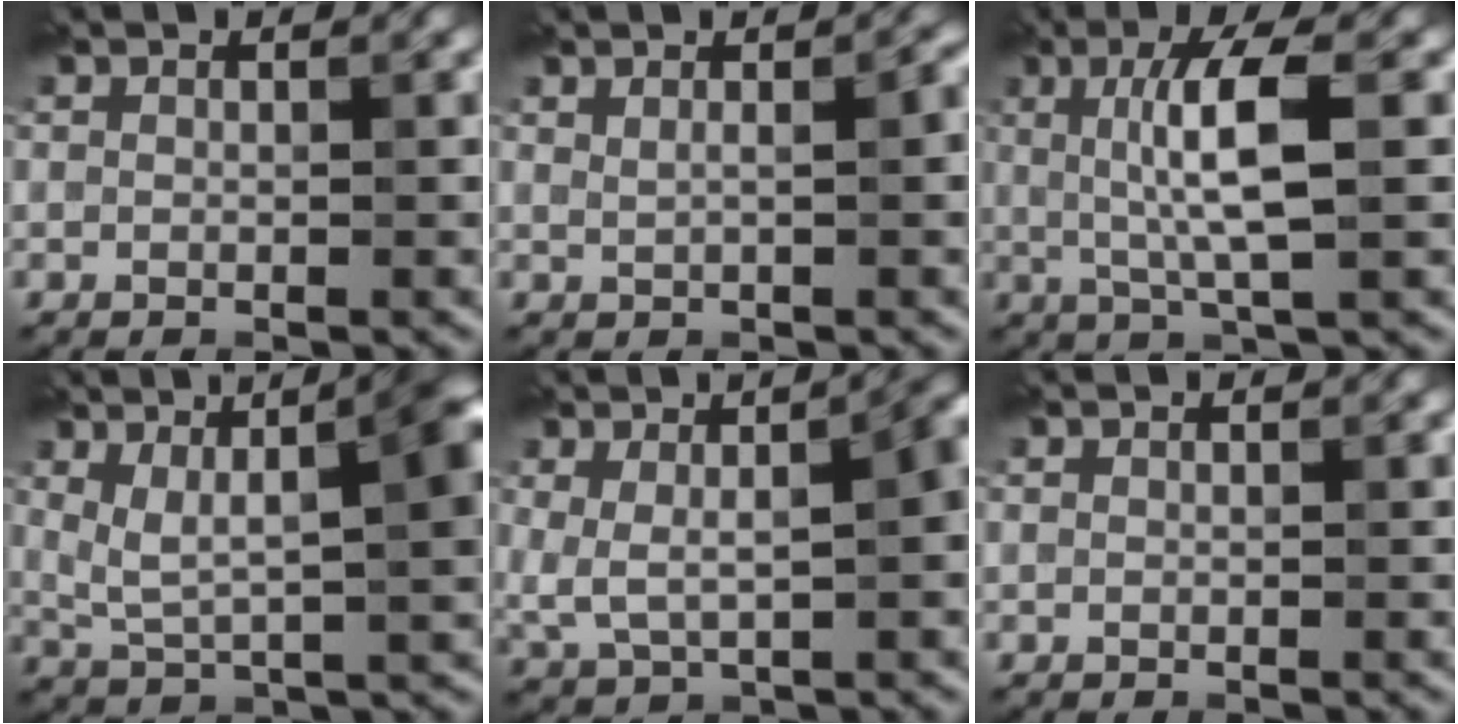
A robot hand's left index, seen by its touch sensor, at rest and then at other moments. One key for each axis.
{"total": 1.6, "fx": 0.6, "fy": 0.5, "fz": 1.4, "tx": -0.019, "ty": 0.001, "tz": 0.010}
{"total": 5.6, "fx": 0.6, "fy": 1.1, "fz": 5.5, "tx": -0.103, "ty": 0.007, "tz": 0.012}
{"total": 9.1, "fx": 3.0, "fy": 3.3, "fz": 8.0, "tx": -0.126, "ty": 0.009, "tz": 0.058}
{"total": 6.6, "fx": 0.9, "fy": 2.6, "fz": 6.0, "tx": -0.109, "ty": 0.001, "tz": 0.016}
{"total": 0.0}